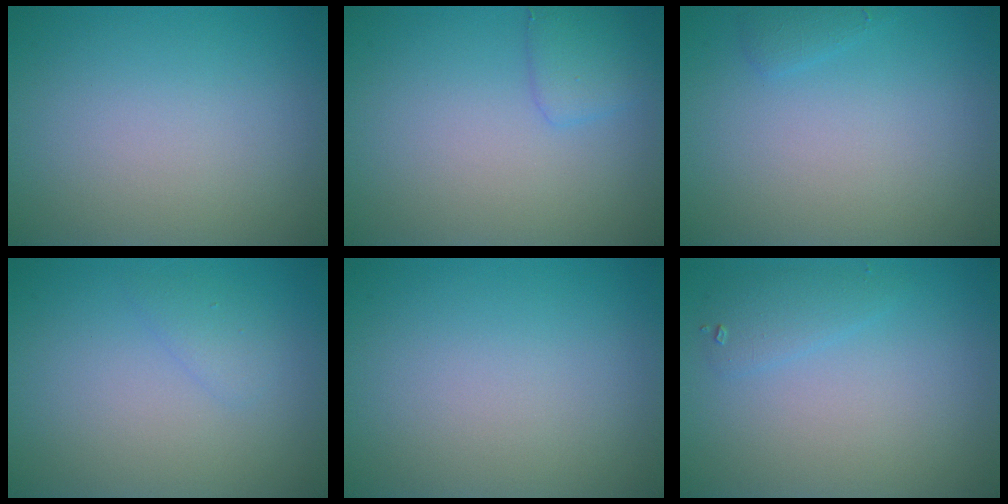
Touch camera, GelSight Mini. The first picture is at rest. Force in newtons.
{"total": 1.7, "press": 1.7, "slide": 0.1}
{"total": 0.8, "press": 0.8, "slide": 0.1}
{"total": 1.1, "press": 1.1, "slide": 0.0}
{"total": 0.0}
{"total": 1.4, "press": 1.4, "slide": 0.0}